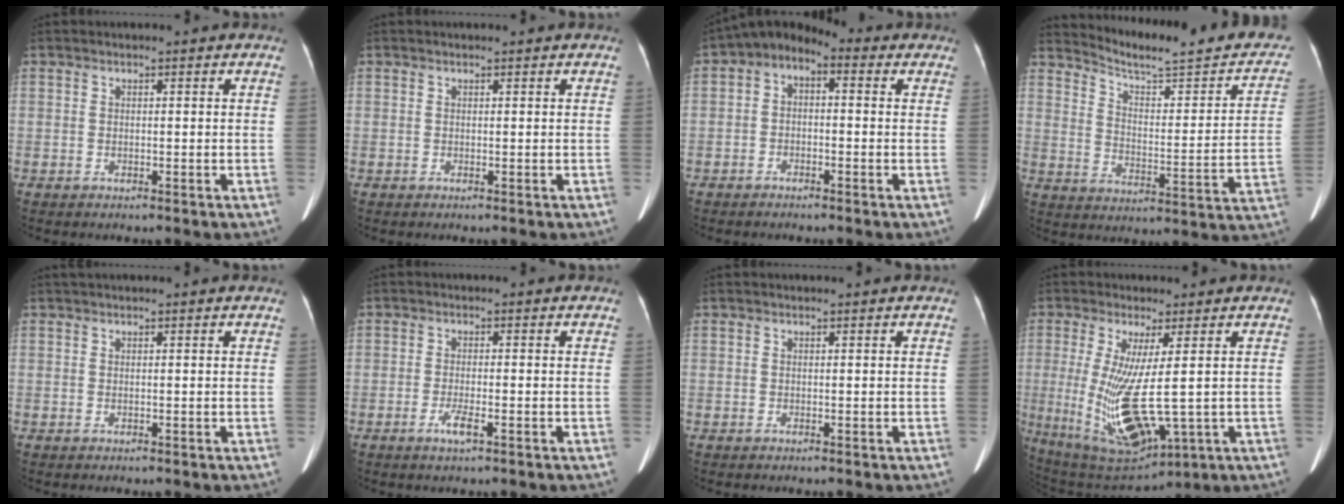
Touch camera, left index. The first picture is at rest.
{"total": 0.0}
{"total": 5.4, "force": [0.4, 3.3, 4.3], "torque": [-0.069, 0.037, 0.000]}
{"total": 19.9, "force": [18.0, 2.8, 8.1], "torque": [-0.106, -0.040, 0.233]}
{"total": 0.9, "force": [0.8, -0.1, 0.4], "torque": [-0.008, 0.019, 0.019]}
{"total": 2.1, "force": [-1.1, 0.2, 1.8], "torque": [-0.039, -0.004, -0.022]}
{"total": 0.0}
{"total": 12.7, "force": [-0.8, 2.9, 12.3], "torque": [-0.245, -0.028, 0.008]}